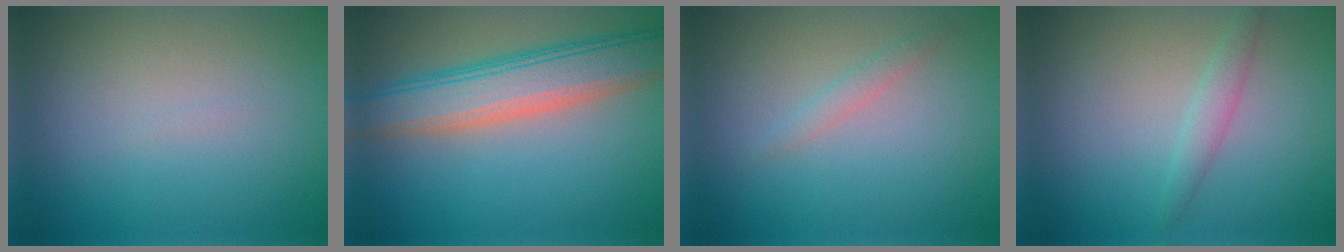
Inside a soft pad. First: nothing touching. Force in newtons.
{"total": 6.9, "press": 6.9, "slide": 0.2}
{"total": 1.1, "press": 1.1, "slide": 0.2}
{"total": 1.5, "press": 1.5, "slide": 0.1}